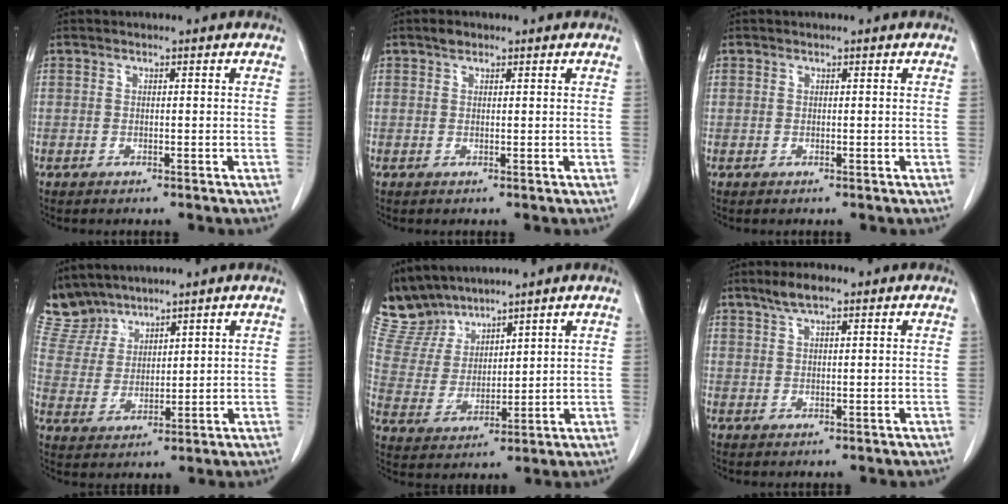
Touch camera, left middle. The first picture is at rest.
{"total": 1.1, "force": [0.8, 0.7, 0.5], "torque": [-0.010, 0.007, 0.012]}
{"total": 0.0}
{"total": 6.7, "force": [6.4, 2.1, 0.0], "torque": [-0.013, 0.011, 0.144]}
{"total": 8.5, "force": [8.0, 2.8, 0.8], "torque": [-0.037, 0.018, 0.176]}
{"total": 3.5, "force": [2.4, 0.9, 2.4], "torque": [-0.051, 0.011, 0.045]}